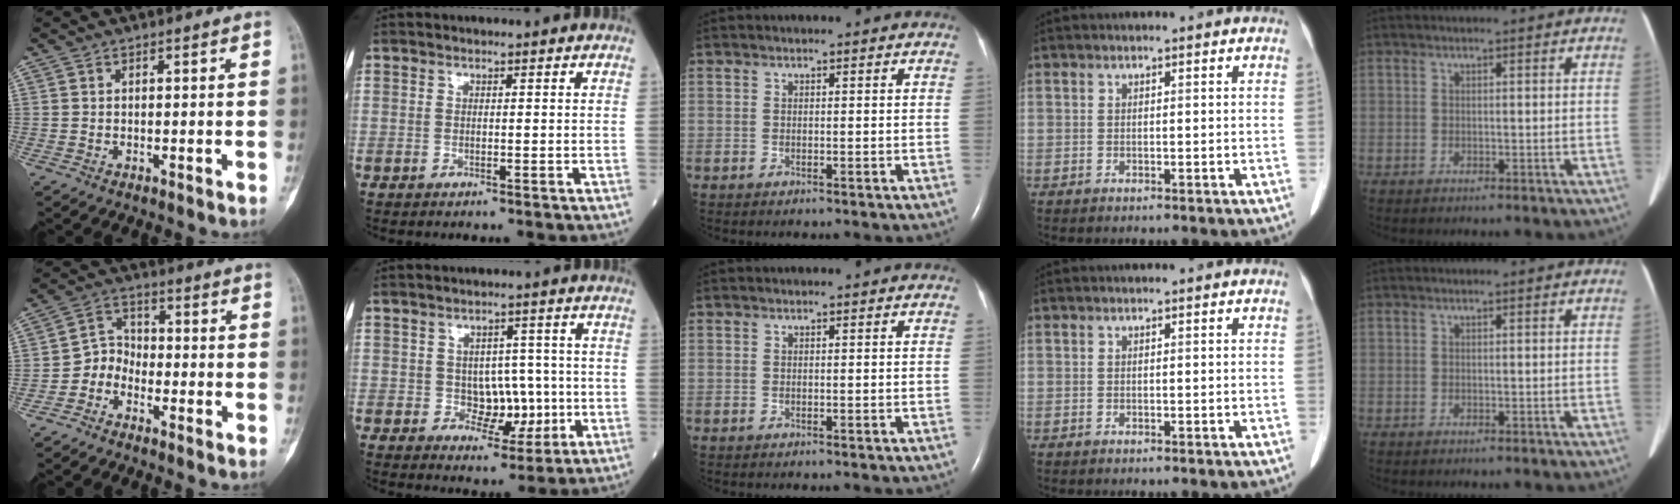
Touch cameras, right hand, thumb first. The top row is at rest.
{"thumb": {"total": 4.6, "force": [-2.7, 3.5, 1.4], "torque": [-0.004, 0.029, -0.065]}, "index": {"total": 5.7, "force": [-0.5, 4.1, 4.0], "torque": [-0.044, 0.011, 0.005]}}